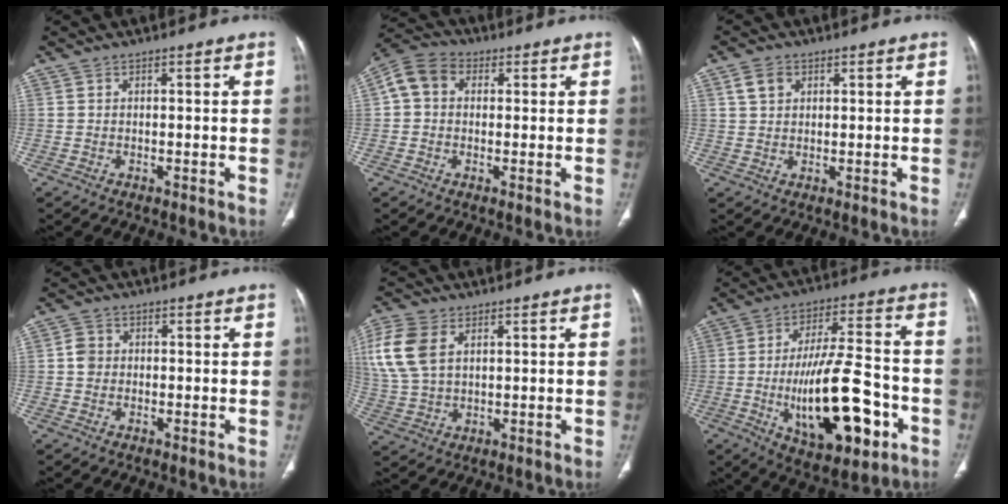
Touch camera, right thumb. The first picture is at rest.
{"total": 6.9, "force": [1.1, 5.5, 4.0], "torque": [-0.070, 0.023, 0.009]}
{"total": 3.9, "force": [1.7, 2.8, 2.0], "torque": [-0.028, -0.003, 0.036]}
{"total": 4.9, "force": [-0.1, 4.6, 1.7], "torque": [-0.008, 0.009, -0.009]}
{"total": 11.3, "force": [3.7, 7.1, 8.0], "torque": [-0.187, 0.001, 0.078]}
{"total": 22.3, "force": [-6.6, 9.0, 19.3], "torque": [-0.299, 0.029, -0.092]}